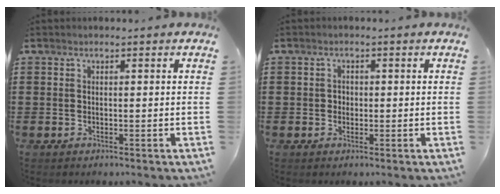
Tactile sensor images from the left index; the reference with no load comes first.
{"total": 1.0, "force": [0.0, 1.0, 0.3], "torque": [-0.009, 0.005, -0.002]}